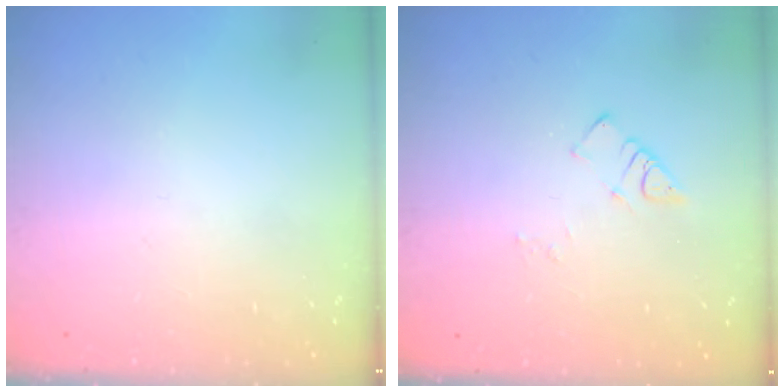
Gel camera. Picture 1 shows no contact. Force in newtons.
{"total": 4.1, "press": 4.0, "slide": 0.7}